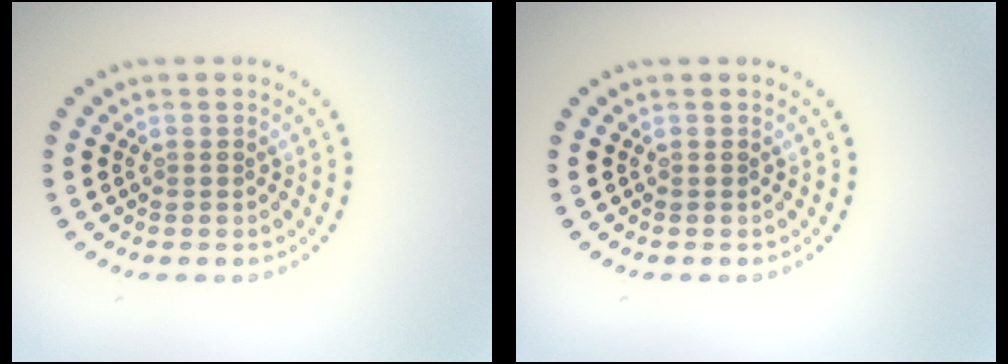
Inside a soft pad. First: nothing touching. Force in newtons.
{"total": 0.0}